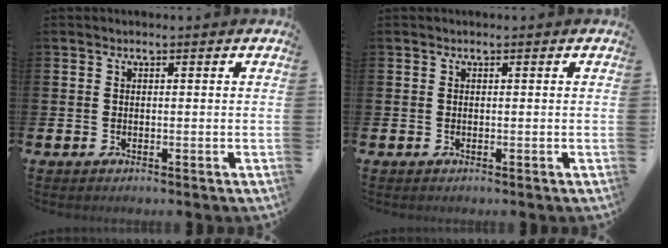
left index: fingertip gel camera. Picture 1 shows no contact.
{"total": 0.0}